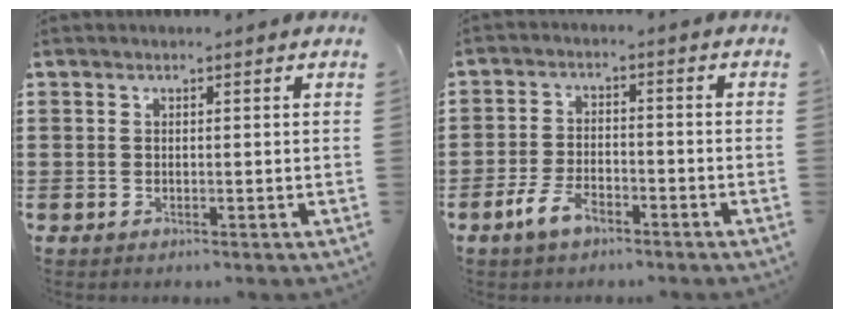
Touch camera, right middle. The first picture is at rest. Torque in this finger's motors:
{"motor_torque": [1.28, 0.52, 0.58, 0.08]}